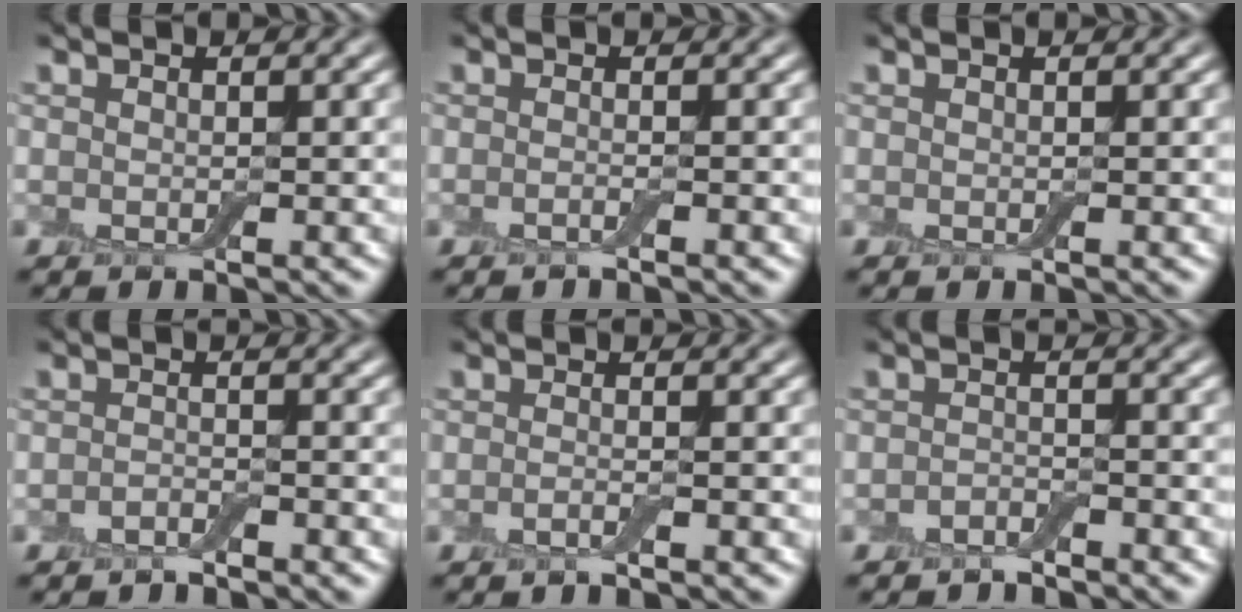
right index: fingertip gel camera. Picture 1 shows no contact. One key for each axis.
{"total": 0.9, "fx": -0.6, "fy": 0.2, "fz": 0.6, "tx": -0.009, "ty": -0.004, "tz": -0.014}
{"total": 0.0}
{"total": 1.2, "fx": -1.1, "fy": 0.2, "fz": 0.5, "tx": -0.010, "ty": 0.000, "tz": -0.022}
{"total": 1.2, "fx": -0.7, "fy": 0.3, "fz": 0.9, "tx": -0.012, "ty": -0.005, "tz": -0.017}
{"total": 1.6, "fx": -1.4, "fy": 0.4, "fz": 0.5, "tx": -0.009, "ty": 0.001, "tz": -0.030}